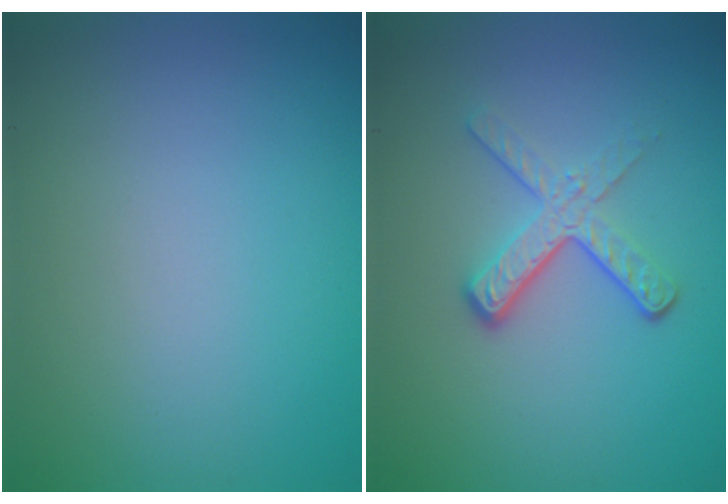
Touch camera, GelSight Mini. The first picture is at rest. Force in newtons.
{"total": 3.7, "press": 2.3, "slide": 3.0}